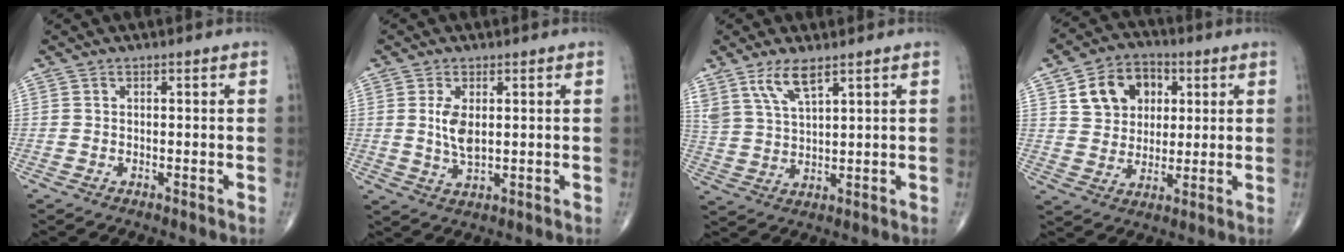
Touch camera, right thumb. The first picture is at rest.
{"total": 5.1, "force": [1.0, 2.4, 4.4], "torque": [-0.085, -0.011, 0.025]}
{"total": 6.8, "force": [4.5, 1.9, 4.7], "torque": [-0.096, -0.018, 0.096]}
{"total": 11.7, "force": [4.0, 9.0, 6.2], "torque": [-0.067, -0.004, 0.069]}